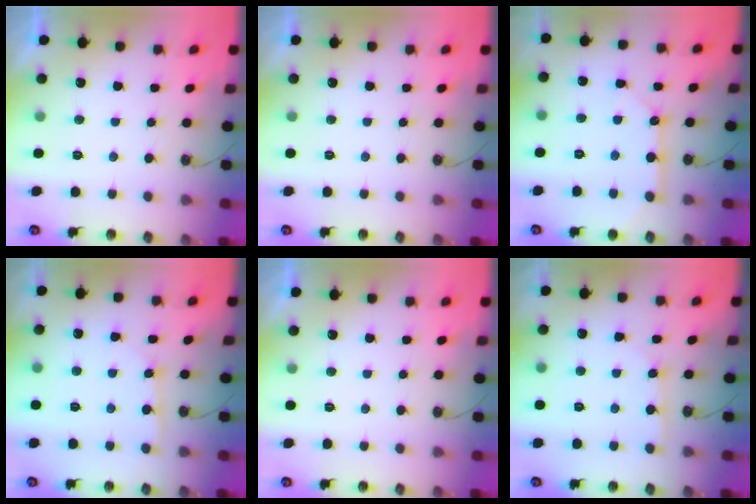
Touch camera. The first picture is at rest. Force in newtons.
{"total": 0.0}
{"total": 8.1, "press": 8.1, "slide": 0.3}
{"total": 3.1, "press": 3.0, "slide": 0.4}
{"total": 0.0}
{"total": 2.6, "press": 2.6, "slide": 0.3}